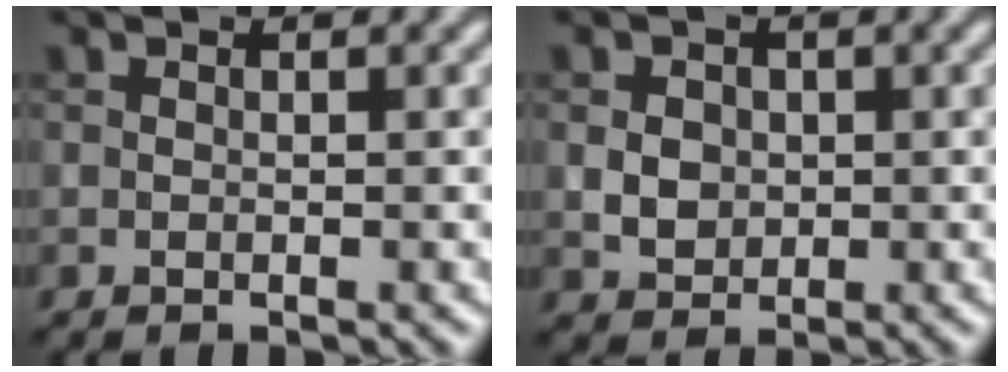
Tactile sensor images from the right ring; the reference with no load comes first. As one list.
[{"total": 2.2, "force": [0.0, 1.9, 1.1], "torque": [-0.020, -0.003, 0.001]}]